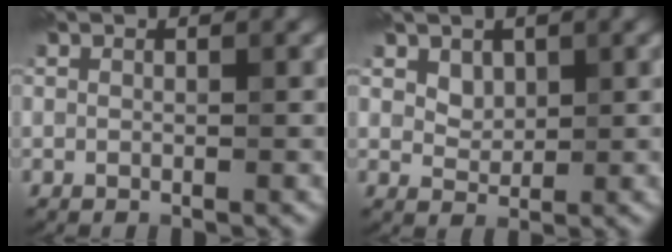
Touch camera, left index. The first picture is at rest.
{"total": 1.6, "force": [1.1, 1.1, 0.3], "torque": [-0.008, -0.008, 0.028]}